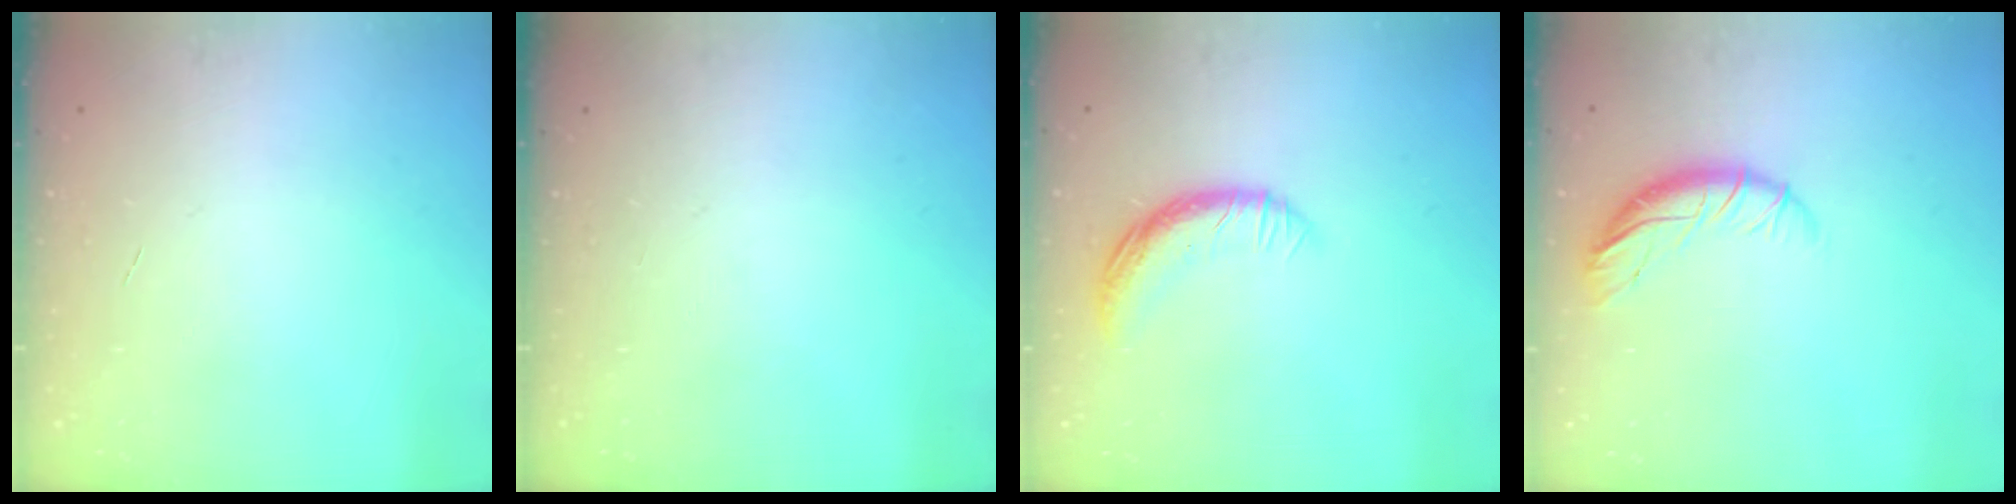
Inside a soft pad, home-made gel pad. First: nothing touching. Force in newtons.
{"total": 0.0}
{"total": 10.1, "press": 10.1, "slide": 0.8}
{"total": 9.0, "press": 8.8, "slide": 1.8}